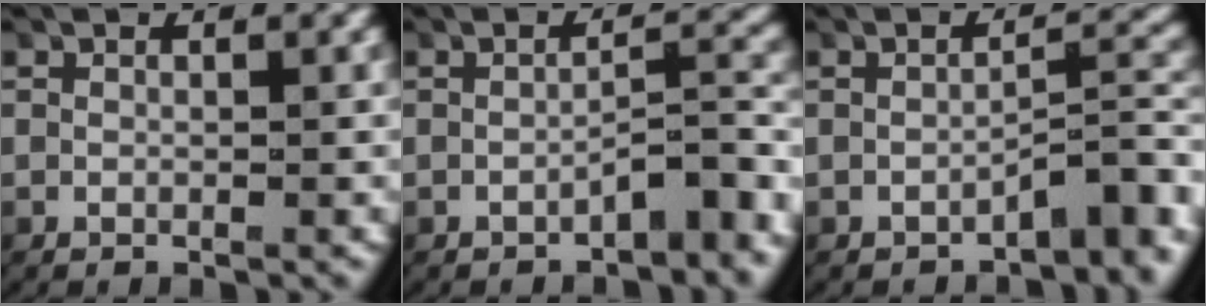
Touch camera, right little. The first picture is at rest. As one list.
[{"total": 3.6, "force": [-2.5, 0.8, 2.5], "torque": [-0.022, 0.007, -0.036]}, {"total": 3.7, "force": [-2.1, 0.9, 2.9], "torque": [-0.028, 0.006, -0.030]}]